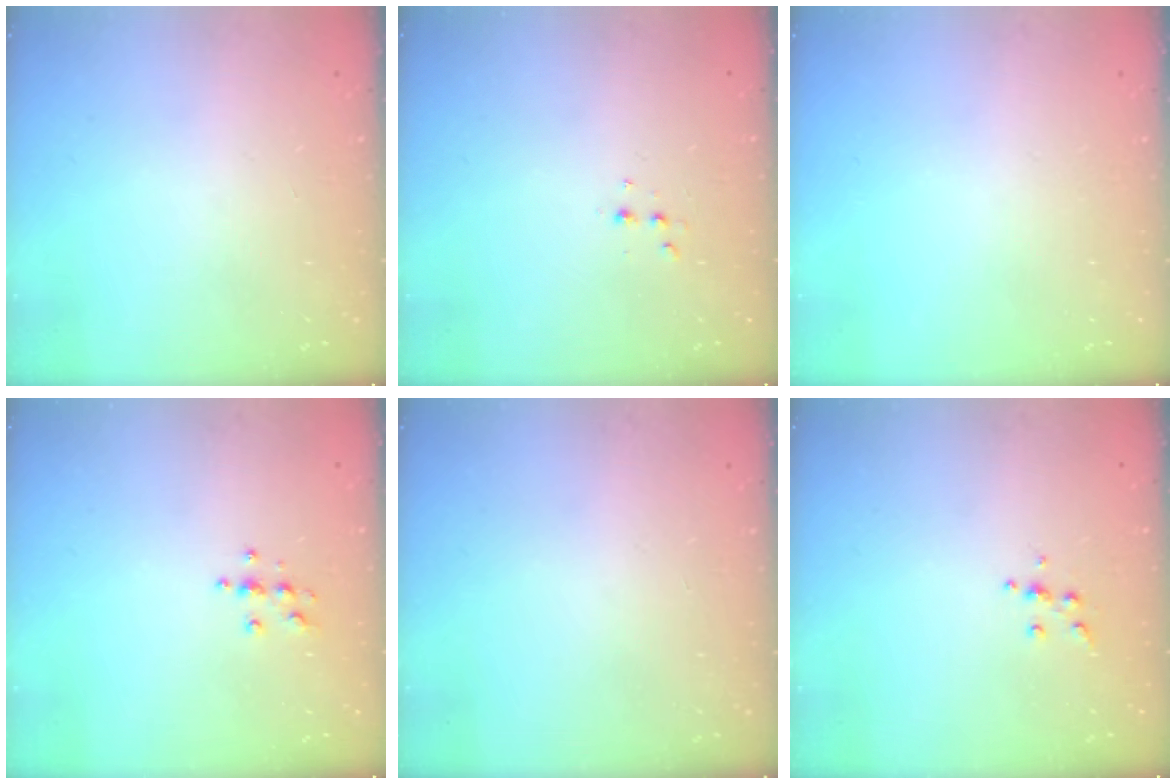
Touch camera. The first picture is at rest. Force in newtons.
{"total": 2.8, "press": 2.7, "slide": 0.6}
{"total": 0.0}
{"total": 4.8, "press": 4.7, "slide": 0.6}
{"total": 0.0}
{"total": 5.2, "press": 5.2, "slide": 0.6}